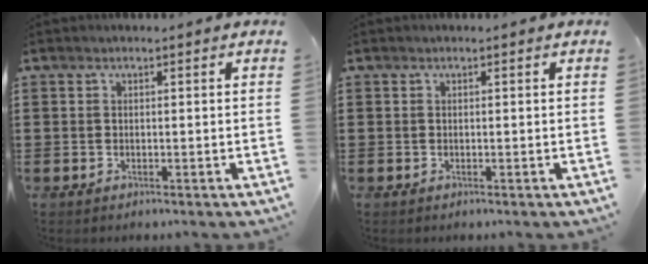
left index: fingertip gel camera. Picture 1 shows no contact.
{"total": 0.0}